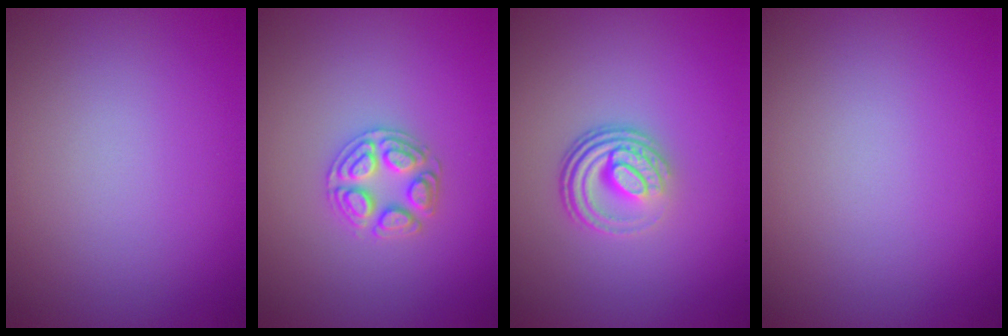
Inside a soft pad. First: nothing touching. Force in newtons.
{"total": 2.6, "press": 2.6, "slide": 0.2}
{"total": 4.0, "press": 2.7, "slide": 3.0}
{"total": 0.0}